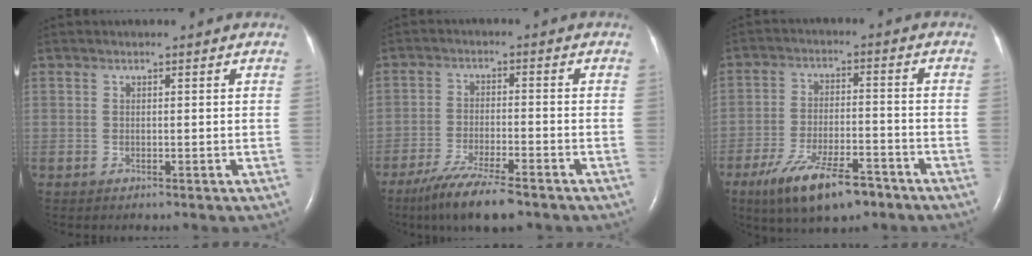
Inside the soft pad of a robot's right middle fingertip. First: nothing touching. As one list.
[{"total": 9.5, "force": [-7.1, 1.1, 6.2], "torque": [-0.112, -0.024, -0.121]}, {"total": 11.6, "force": [-7.7, 3.5, 8.0], "torque": [-0.149, -0.013, -0.128]}]